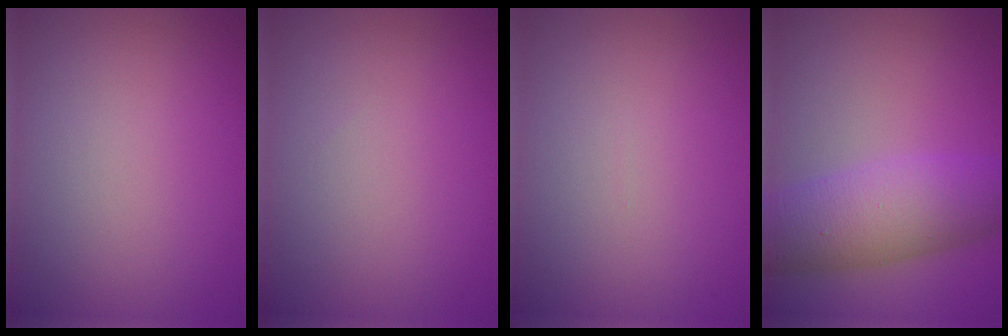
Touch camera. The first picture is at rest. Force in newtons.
{"total": 0.0}
{"total": 0.0}
{"total": 7.3, "press": 7.3, "slide": 0.3}